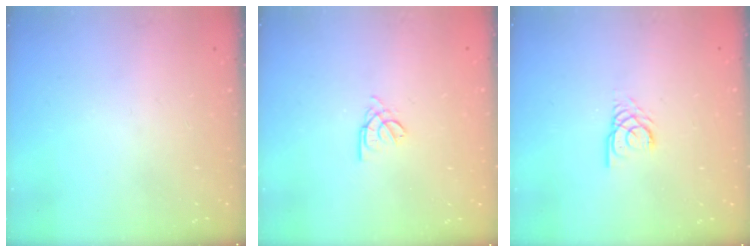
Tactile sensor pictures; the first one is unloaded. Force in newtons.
{"total": 2.5, "press": 2.5, "slide": 0.5}
{"total": 2.7, "press": 2.7, "slide": 0.2}